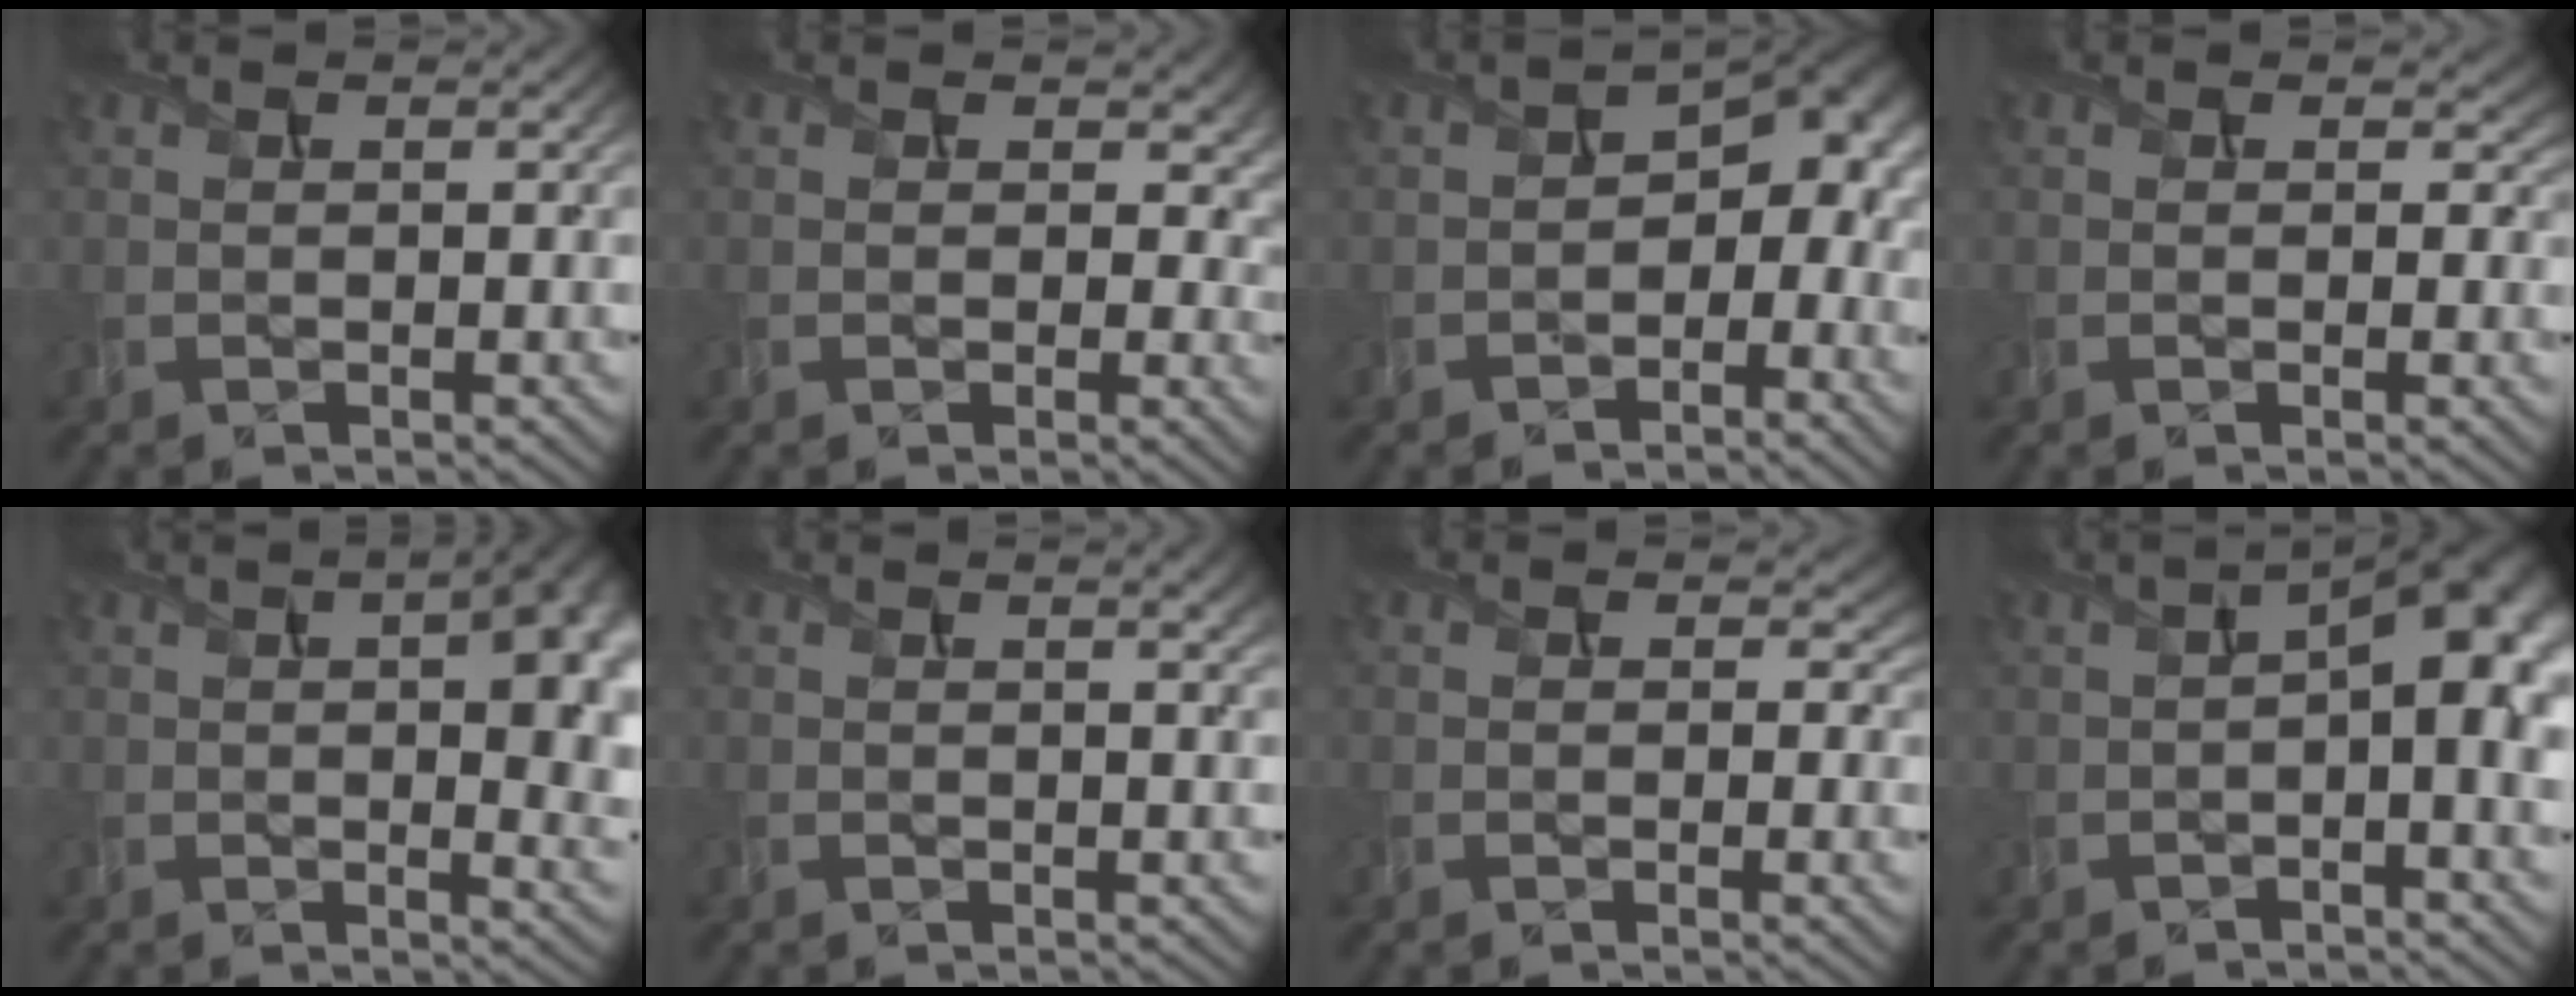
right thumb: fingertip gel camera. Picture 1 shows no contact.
{"total": 4.7, "force": [0.9, 3.7, 2.7], "torque": [-0.046, -0.015, 0.014]}
{"total": 7.6, "force": [-2.2, 5.0, 5.2], "torque": [-0.071, -0.005, -0.041]}
{"total": 1.7, "force": [0.6, 1.4, 0.9], "torque": [-0.020, -0.009, 0.007]}
{"total": 12.4, "force": [1.8, 5.7, 10.8], "torque": [-0.125, 0.009, 0.030]}
{"total": 3.3, "force": [1.5, 0.9, 2.8], "torque": [-0.041, 0.007, 0.016]}
{"total": 2.1, "force": [0.7, 1.5, 1.3], "torque": [-0.024, -0.010, 0.008]}
{"total": 8.6, "force": [0.6, 3.6, 7.8], "torque": [-0.130, 0.003, 0.013]}